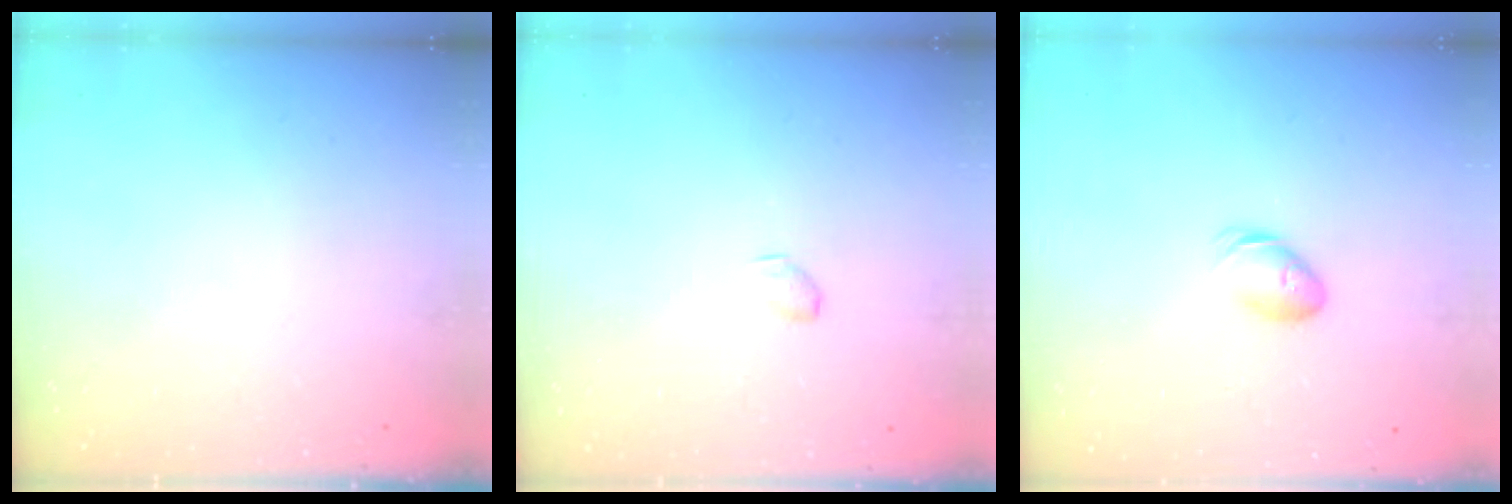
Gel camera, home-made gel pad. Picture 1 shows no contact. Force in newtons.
{"total": 2.9, "press": 2.9, "slide": 0.5}
{"total": 6.4, "press": 6.3, "slide": 1.0}